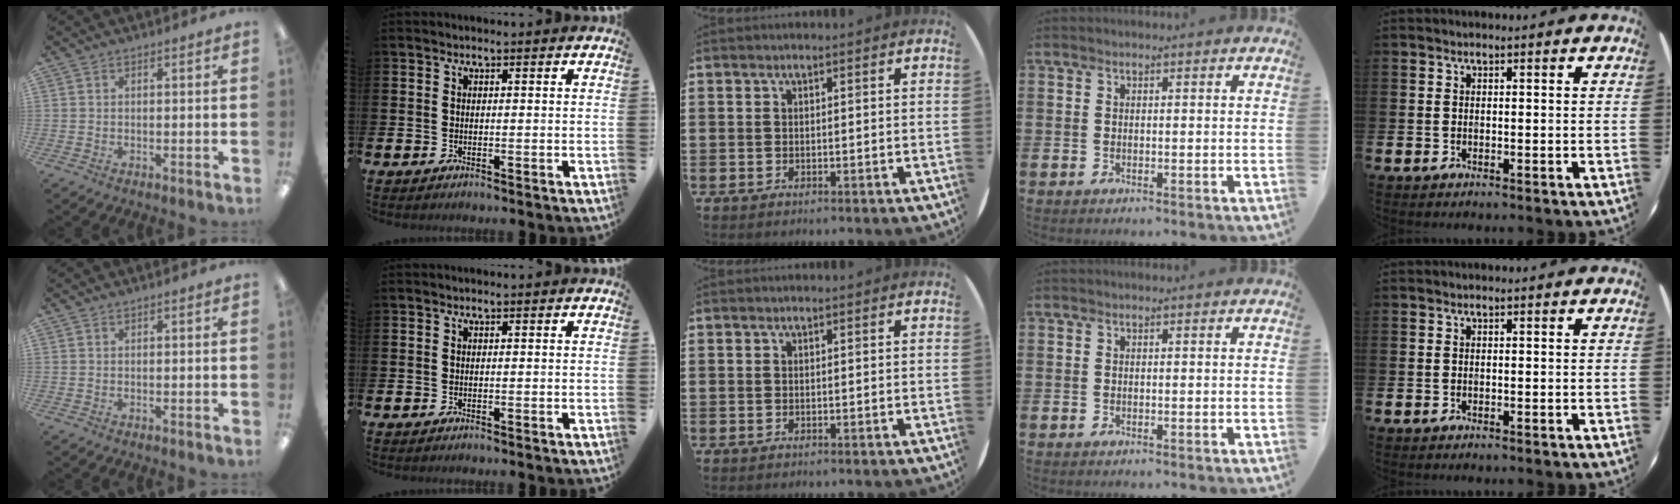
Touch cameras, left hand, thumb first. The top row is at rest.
{}